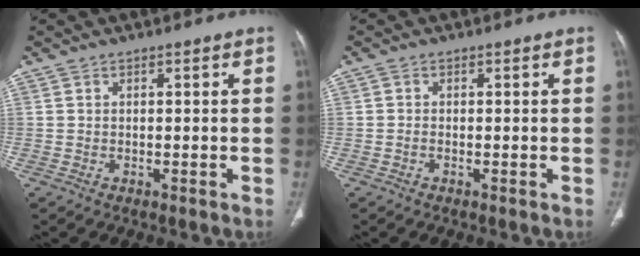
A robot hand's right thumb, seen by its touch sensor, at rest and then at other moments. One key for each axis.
{"total": 0.5, "fx": -0.3, "fy": 0.3, "fz": 0.4, "tx": -0.006, "ty": 0.001, "tz": -0.007}